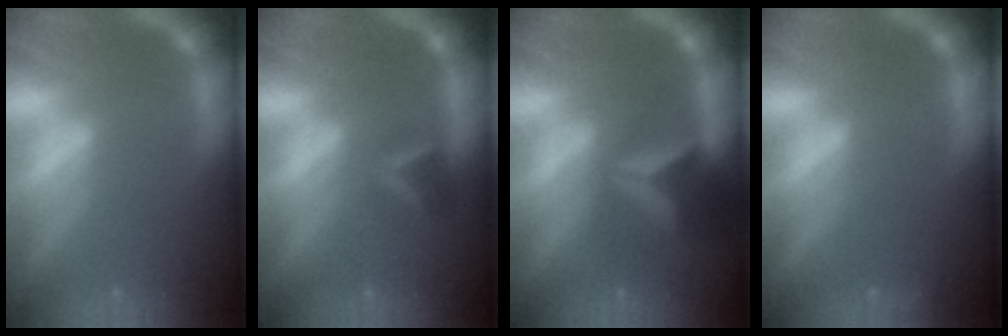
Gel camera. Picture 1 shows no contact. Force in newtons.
{"total": 2.4}
{"total": 6.0}
{"total": 0.9}